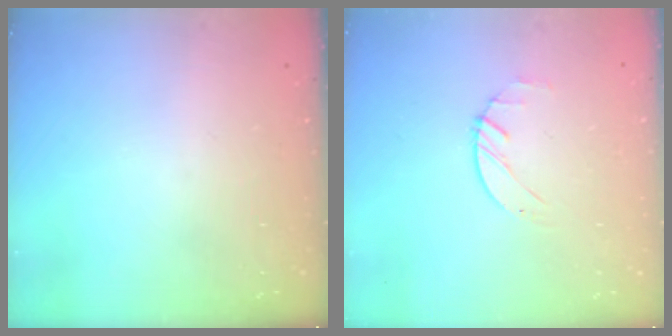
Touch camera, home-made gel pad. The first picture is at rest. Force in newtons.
{"total": 1.2, "press": 1.2, "slide": 0.2}